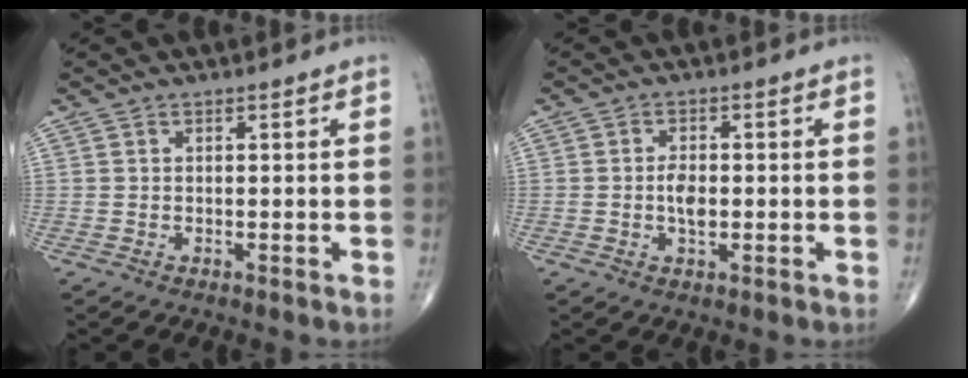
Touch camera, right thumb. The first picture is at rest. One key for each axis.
{"total": 3.5, "fx": -0.3, "fy": 1.9, "fz": 2.9, "tx": -0.049, "ty": 0.000, "tz": -0.007}